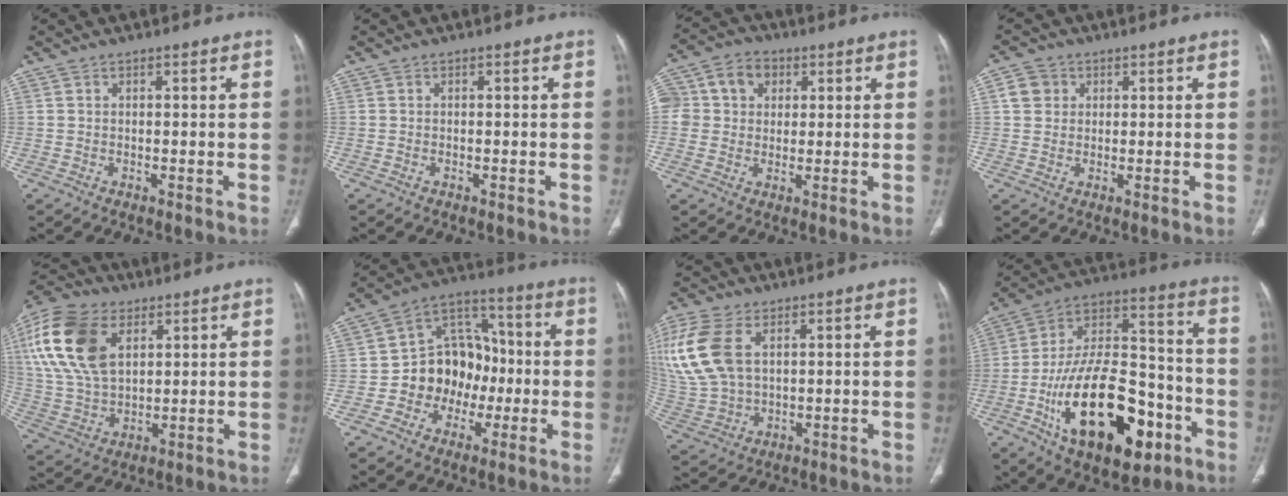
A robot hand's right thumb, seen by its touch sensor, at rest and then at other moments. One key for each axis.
{"total": 0.0}
{"total": 11.2, "fx": 2.8, "fy": 9.5, "fz": 5.3, "tx": -0.083, "ty": 0.021, "tz": 0.043}
{"total": 3.9, "fx": 1.1, "fy": 3.5, "fz": 1.3, "tx": -0.009, "ty": 0.002, "tz": 0.018}
{"total": 19.2, "fx": 7.0, "fy": 11.7, "fz": 13.5, "tx": -0.274, "ty": -0.011, "tz": 0.131}
{"total": 13.9, "fx": -2.5, "fy": 11.3, "fz": 7.6, "tx": -0.070, "ty": 0.044, "tz": -0.045}
{"total": 17.9, "fx": 5.4, "fy": 11.3, "fz": 12.7, "tx": -0.307, "ty": -0.005, "tz": 0.112}
{"total": 27.6, "fx": -10.9, "fy": 13.6, "fz": 21.4, "tx": -0.363, "ty": 0.051, "tz": -0.167}